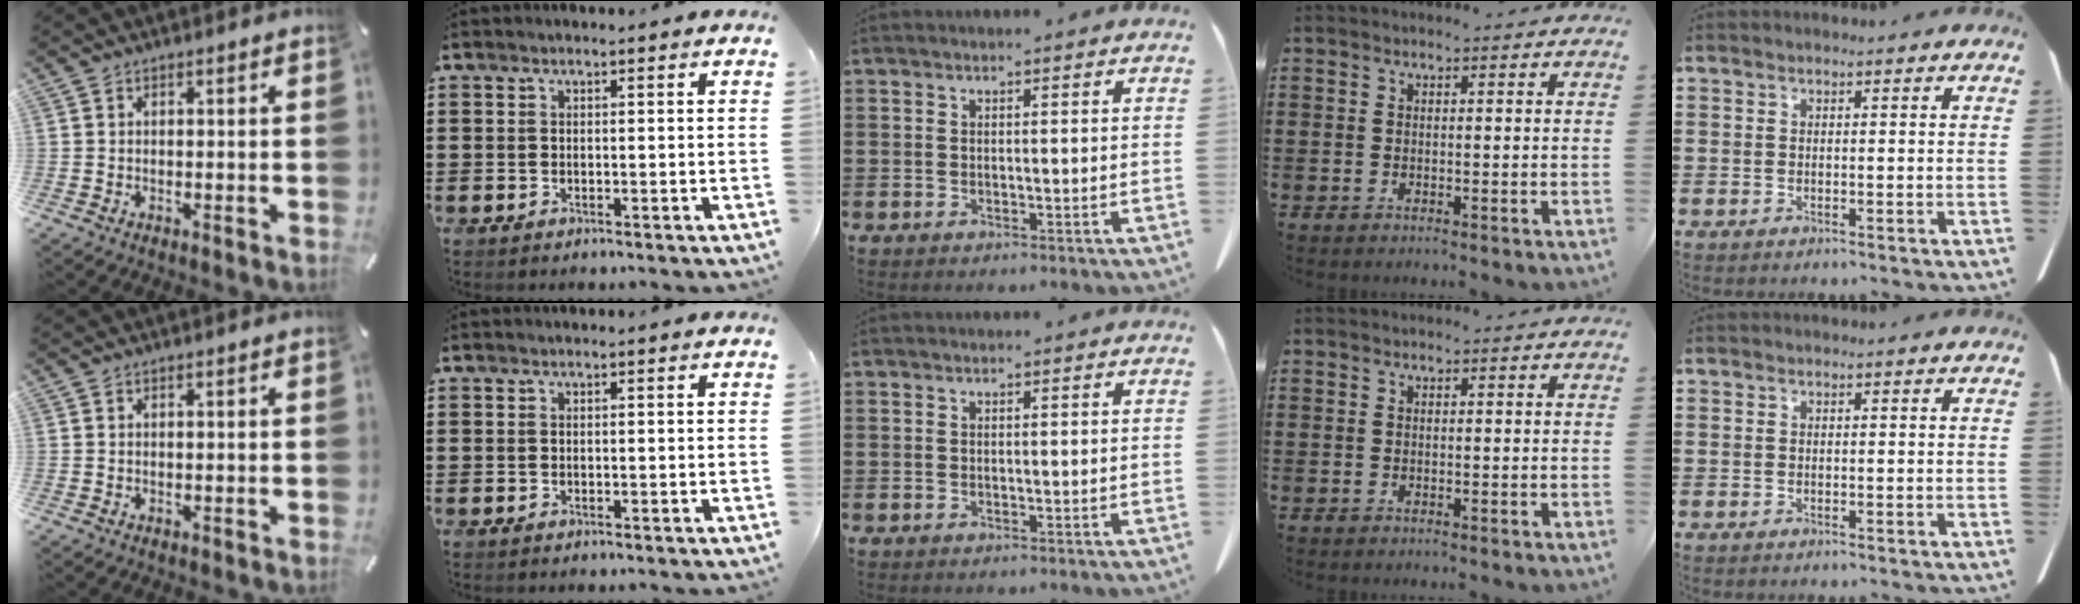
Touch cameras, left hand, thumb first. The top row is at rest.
{}